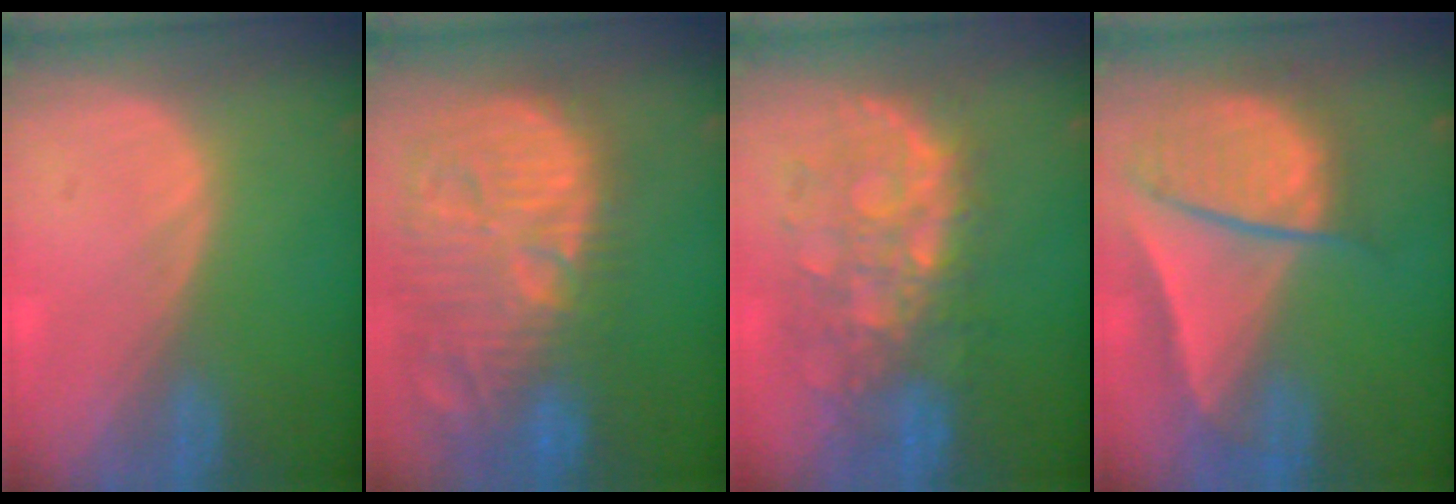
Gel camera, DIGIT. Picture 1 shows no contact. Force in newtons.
{"total": 15.5, "press": 13.5, "slide": 7.6}
{"total": 10.0, "press": 9.1, "slide": 4.0}
{"total": 9.4, "press": 8.1, "slide": 4.8}